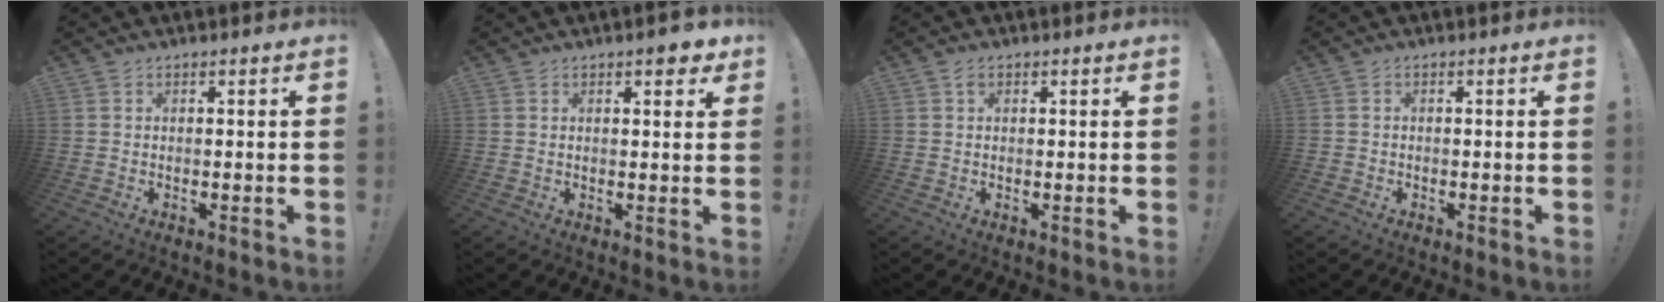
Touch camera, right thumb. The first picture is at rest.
{"total": 4.0, "force": [2.7, 1.2, 2.7], "torque": [-0.016, -0.018, 0.039]}
{"total": 0.9, "force": [0.3, 0.7, 0.5], "torque": [-0.010, 0.003, 0.005]}
{"total": 0.0}